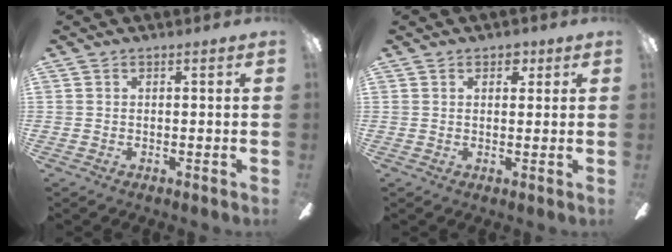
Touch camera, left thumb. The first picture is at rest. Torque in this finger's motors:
{"motor_torque": [-0.28, -0.23, -0.30, -0.11, 0.01]}